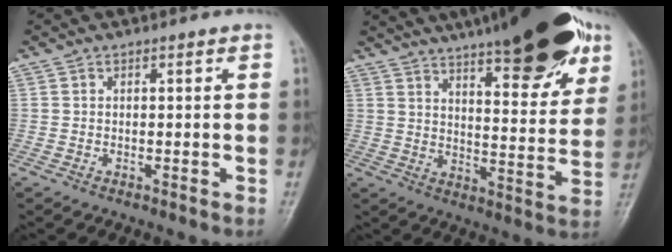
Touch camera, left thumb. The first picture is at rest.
{"total": 25.6, "force": [16.1, 7.7, 18.3], "torque": [-0.231, -0.033, 0.227]}